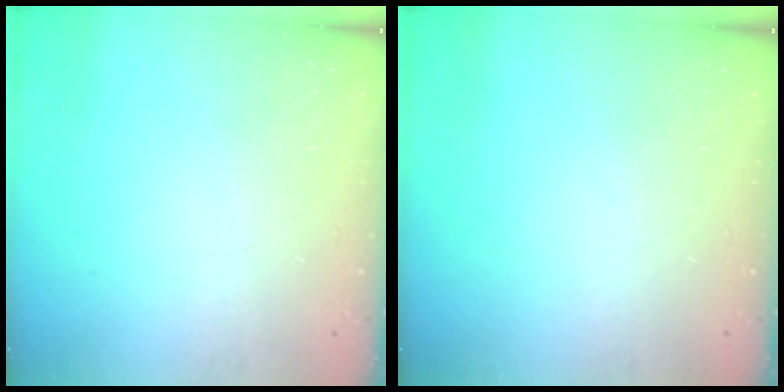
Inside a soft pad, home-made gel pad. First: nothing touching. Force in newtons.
{"total": 0.0}